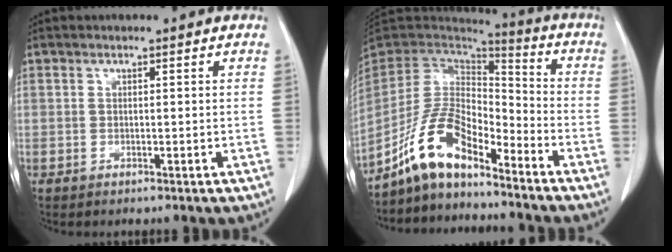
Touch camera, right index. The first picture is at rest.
{"total": 11.3, "force": [-8.6, 4.0, 6.1], "torque": [-0.127, 0.030, -0.161]}